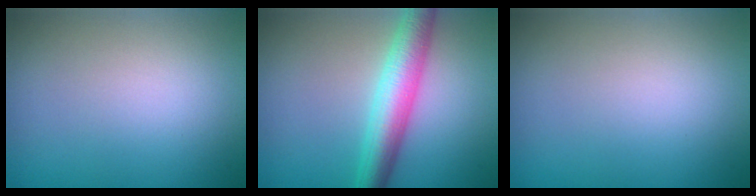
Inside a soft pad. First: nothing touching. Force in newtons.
{"total": 4.8, "press": 4.8, "slide": 0.1}
{"total": 0.0}